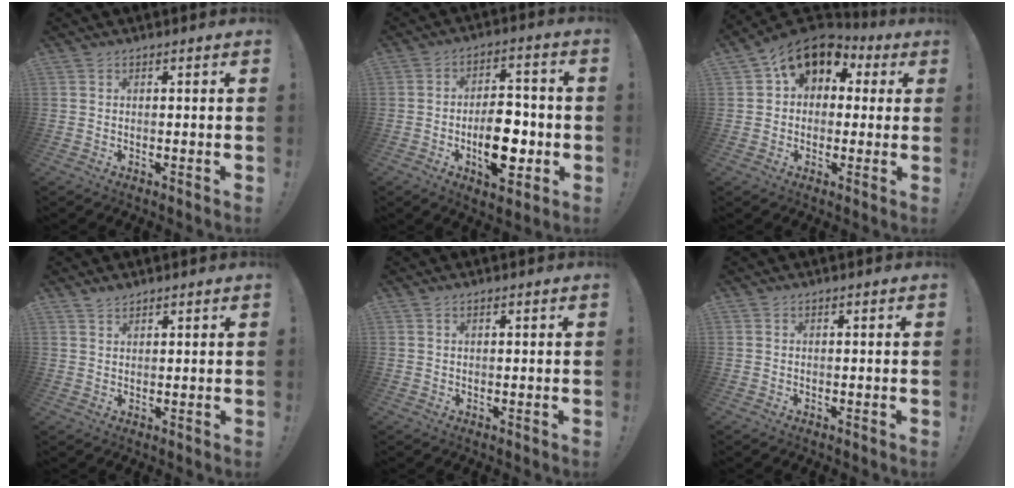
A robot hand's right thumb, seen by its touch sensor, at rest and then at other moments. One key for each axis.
{"total": 14.3, "fx": -3.8, "fy": 7.8, "fz": 11.4, "tx": -0.187, "ty": 0.020, "tz": -0.057}
{"total": 10.9, "fx": 5.9, "fy": 7.6, "fz": 5.2, "tx": -0.082, "ty": -0.035, "tz": 0.111}
{"total": 2.2, "fx": 1.9, "fy": 0.9, "fz": 0.2, "tx": 0.010, "ty": -0.020, "tz": 0.034}
{"total": 0.6, "fx": 0.5, "fy": 0.3, "fz": 0.3, "tx": -0.006, "ty": 0.000, "tz": 0.009}
{"total": 0.0}